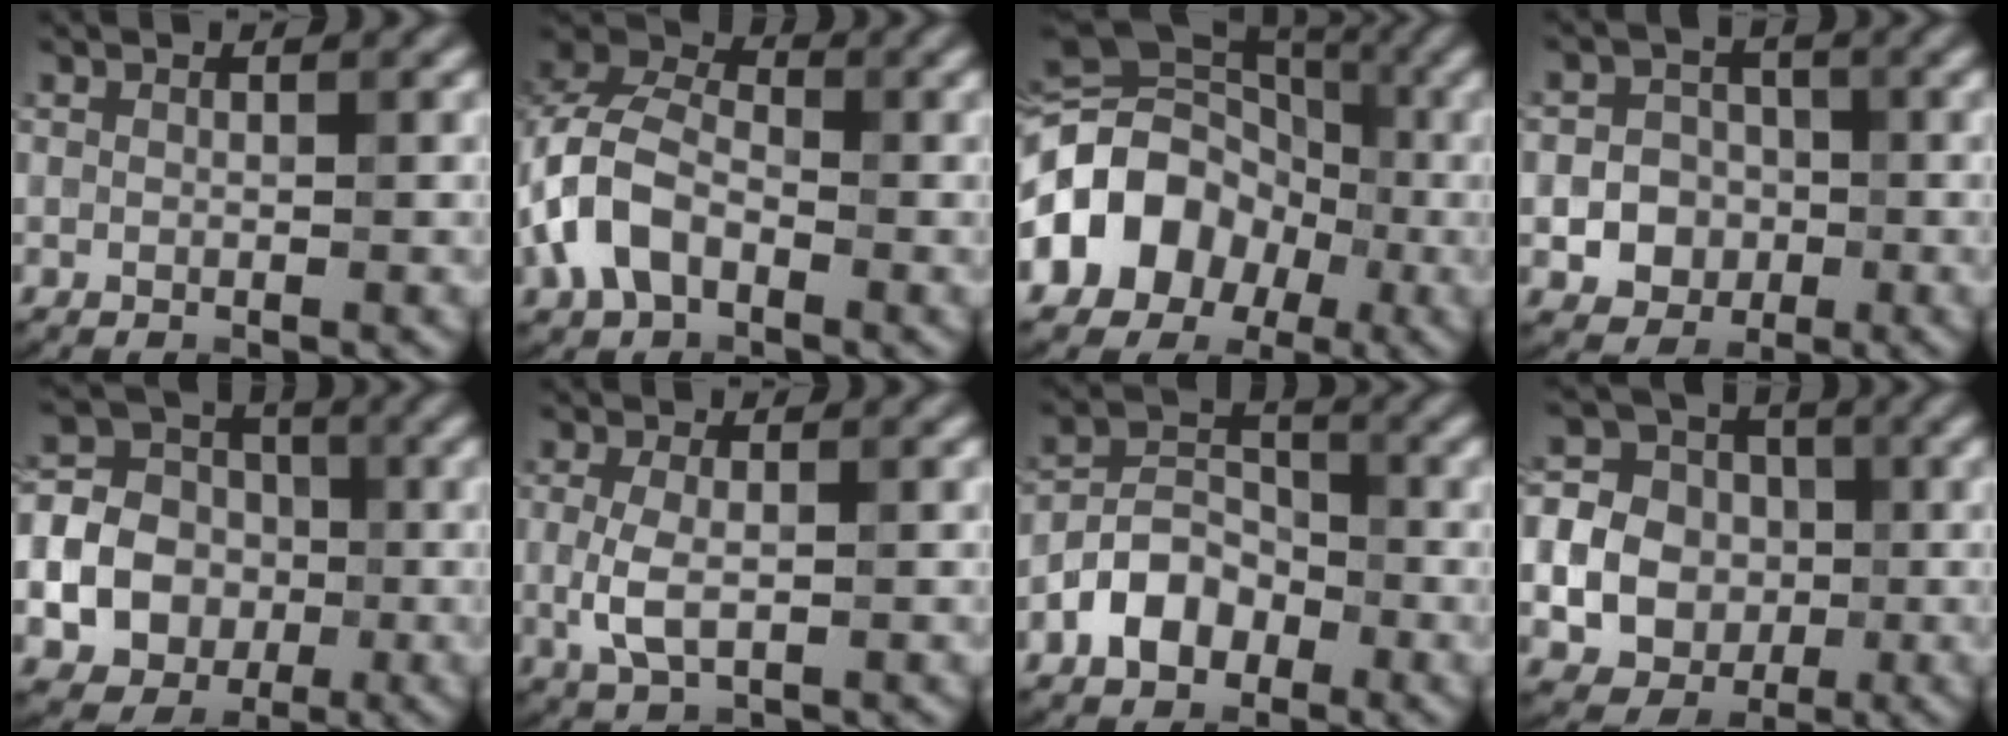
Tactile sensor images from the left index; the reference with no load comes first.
{"total": 7.3, "force": [-2.4, 4.6, 5.1], "torque": [-0.127, 0.013, -0.059]}
{"total": 10.4, "force": [-2.9, 8.0, 5.9], "torque": [-0.099, 0.020, -0.069]}
{"total": 5.4, "force": [-1.2, 4.8, 2.1], "torque": [-0.019, 0.013, -0.038]}
{"total": 16.1, "force": [-3.0, 14.6, 6.3], "torque": [-0.173, -0.004, -0.080]}
{"total": 3.0, "force": [-0.3, 1.4, 2.6], "torque": [-0.070, 0.001, -0.003]}
{"total": 4.5, "force": [-2.4, 2.9, 2.4], "torque": [-0.043, 0.008, -0.049]}
{"total": 13.7, "force": [-1.0, 12.6, 5.2], "torque": [-0.138, 0.022, -0.039]}